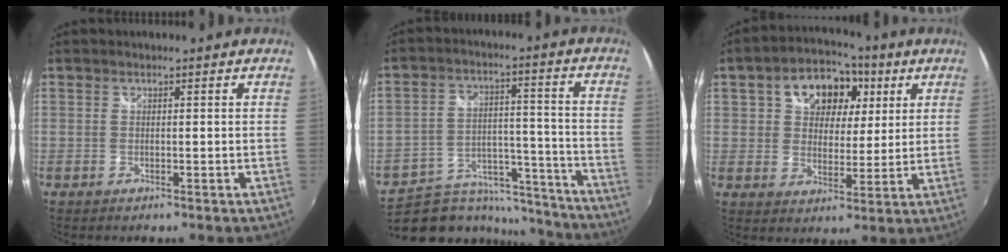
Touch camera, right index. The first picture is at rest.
{"total": 17.6, "force": [-14.0, 8.9, 5.8], "torque": [-0.113, 0.039, -0.181]}
{"total": 13.2, "force": [5.1, 9.3, 7.9], "torque": [-0.153, 0.038, 0.081]}